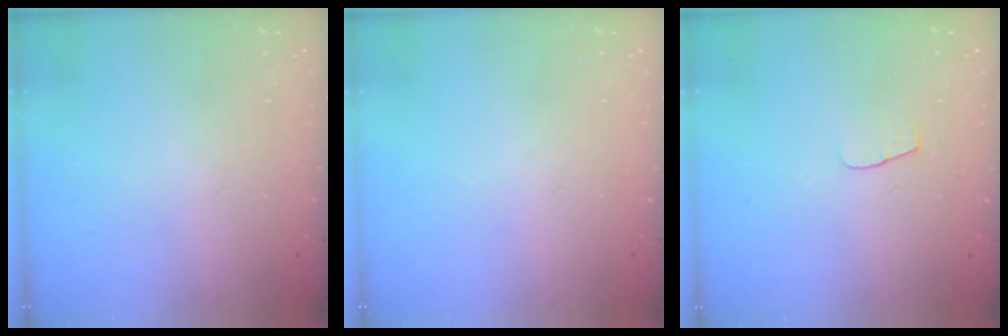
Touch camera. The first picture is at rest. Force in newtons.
{"total": 0.0}
{"total": 3.7, "press": 3.7, "slide": 0.4}